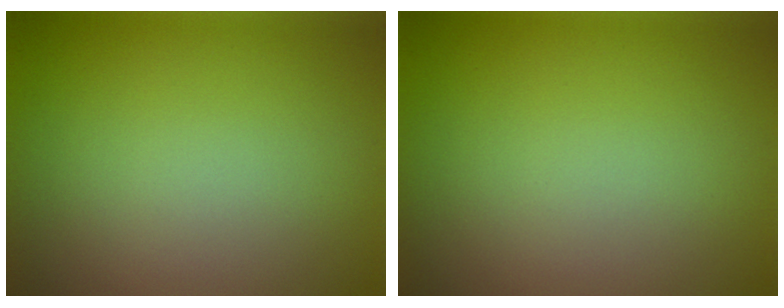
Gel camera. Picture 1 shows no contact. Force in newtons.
{"total": 0.0}